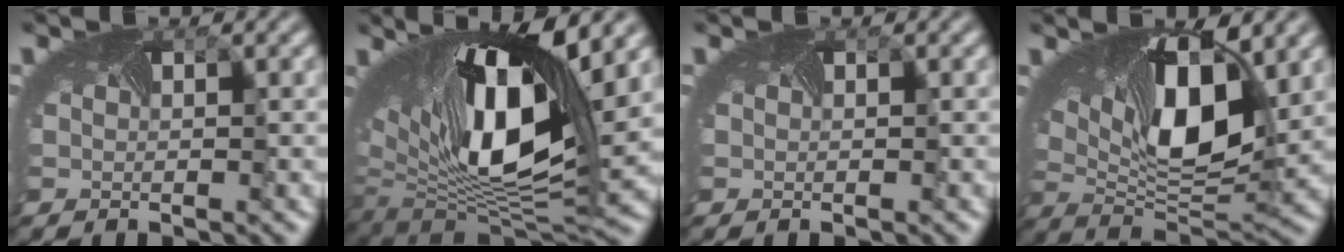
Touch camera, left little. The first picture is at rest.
{"total": 13.4, "force": [4.3, 5.6, 11.4], "torque": [-0.226, -0.005, 0.092]}
{"total": 0.0}
{"total": 10.0, "force": [2.8, 4.2, 8.6], "torque": [-0.160, -0.016, 0.057]}